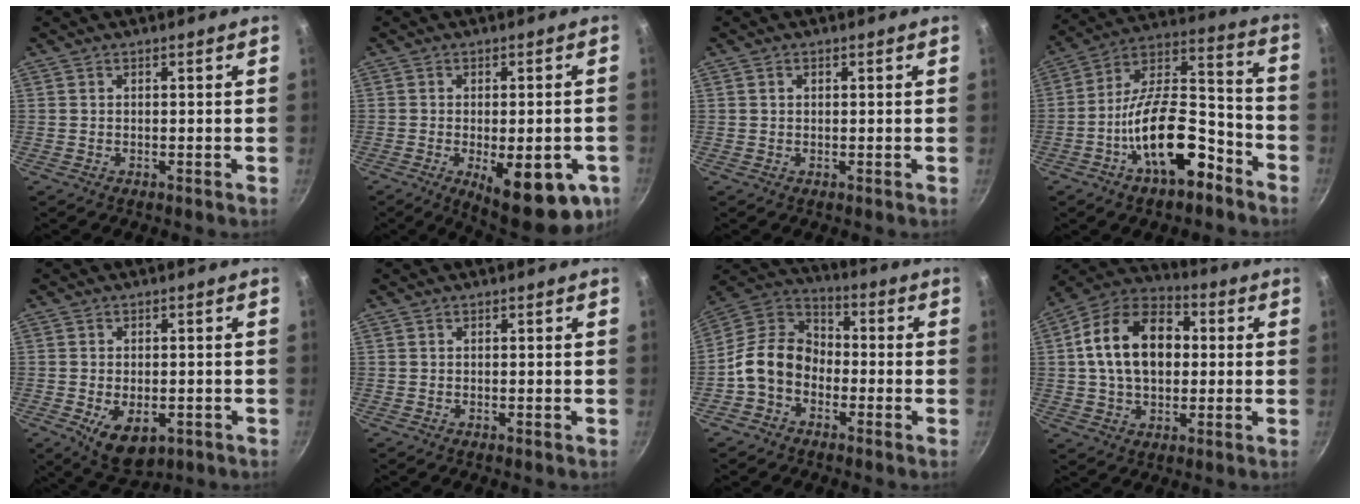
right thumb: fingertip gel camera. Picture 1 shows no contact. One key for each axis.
{"total": 16.2, "fx": -5.5, "fy": 5.9, "fz": 14.0, "tx": -0.151, "ty": -0.004, "tz": -0.063}
{"total": 0.9, "fx": 0.3, "fy": 0.7, "fz": 0.4, "tx": -0.005, "ty": 0.004, "tz": 0.005}
{"total": 19.1, "fx": -9.0, "fy": 8.8, "fz": 14.4, "tx": -0.205, "ty": 0.080, "tz": -0.156}
{"total": 7.8, "fx": -2.5, "fy": 4.7, "fz": 5.8, "tx": -0.076, "ty": -0.003, "tz": -0.022}
{"total": 0.0}
{"total": 11.7, "fx": -3.4, "fy": 8.9, "fz": 6.8, "tx": -0.085, "ty": 0.045, "tz": -0.089}
{"total": 17.8, "fx": 2.0, "fy": 12.1, "fz": 12.8, "tx": -0.187, "ty": 0.028, "tz": 0.018}